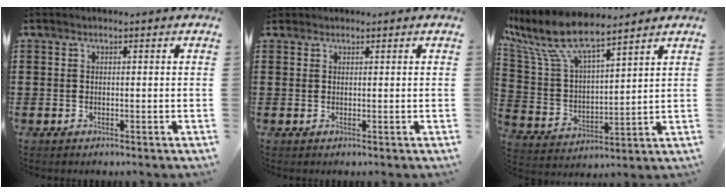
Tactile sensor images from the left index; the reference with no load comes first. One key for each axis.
{"total": 0.6, "fx": 0.5, "fy": 0.3, "fz": 0.0, "tx": -0.002, "ty": 0.001, "tz": 0.010}
{"total": 10.3, "fx": 8.2, "fy": 2.1, "fz": 5.9, "tx": -0.159, "ty": -0.045, "tz": 0.139}